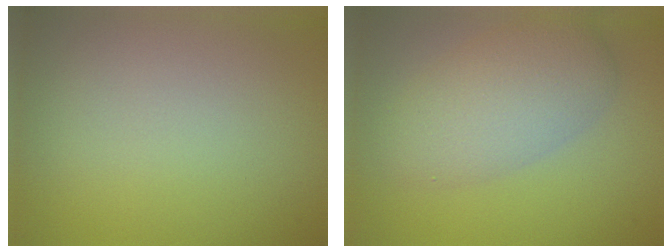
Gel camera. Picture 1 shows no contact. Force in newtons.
{"total": 5.0, "press": 5.0, "slide": 0.2}